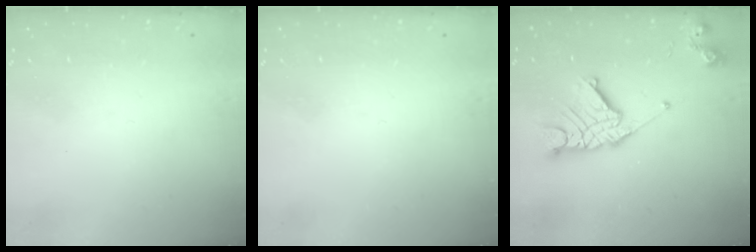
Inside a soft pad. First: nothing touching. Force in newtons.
{"total": 0.0}
{"total": 15.0, "press": 14.9, "slide": 1.3}